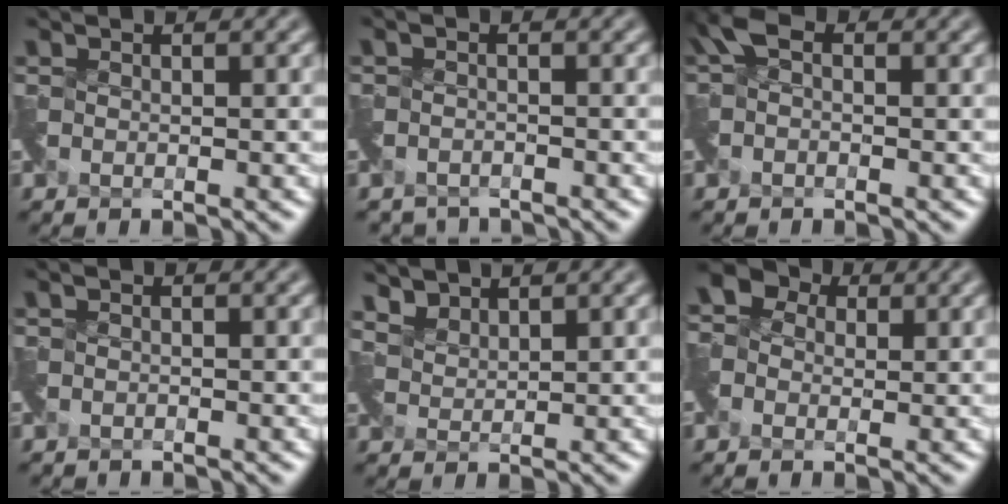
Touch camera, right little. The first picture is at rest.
{"total": 2.6, "force": [-2.5, 0.7, -0.3], "torque": [0.009, -0.020, -0.049]}
{"total": 1.4, "force": [-0.4, 1.0, 0.9], "torque": [-0.022, 0.000, -0.016]}
{"total": 0.9, "force": [-0.8, 0.3, -0.4], "torque": [0.006, -0.008, -0.017]}
{"total": 2.8, "force": [2.7, 0.8, 0.1], "torque": [-0.014, 0.001, 0.063]}
{"total": 3.1, "force": [-0.2, 2.8, 1.3], "torque": [-0.033, 0.003, -0.004]}